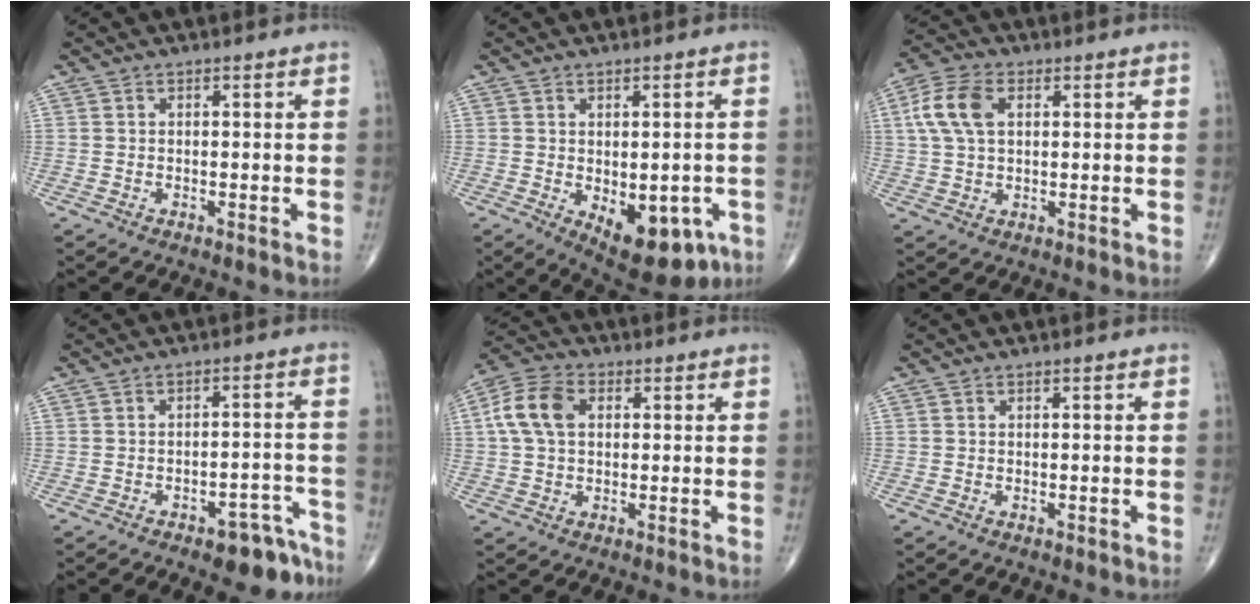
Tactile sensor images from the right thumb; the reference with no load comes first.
{"total": 13.1, "force": [-4.9, 7.1, 9.9], "torque": [-0.113, 0.004, -0.051]}
{"total": 8.8, "force": [2.3, 5.3, 6.7], "torque": [-0.142, 0.012, 0.042]}
{"total": 8.0, "force": [-5.6, 3.5, 4.4], "torque": [-0.029, 0.049, -0.069]}
{"total": 9.0, "force": [1.8, 6.2, 6.4], "torque": [-0.126, 0.017, 0.029]}
{"total": 0.0}